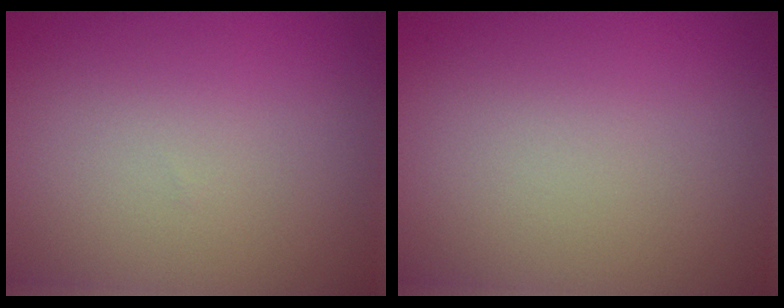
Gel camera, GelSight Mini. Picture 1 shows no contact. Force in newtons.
{"total": 0.0}